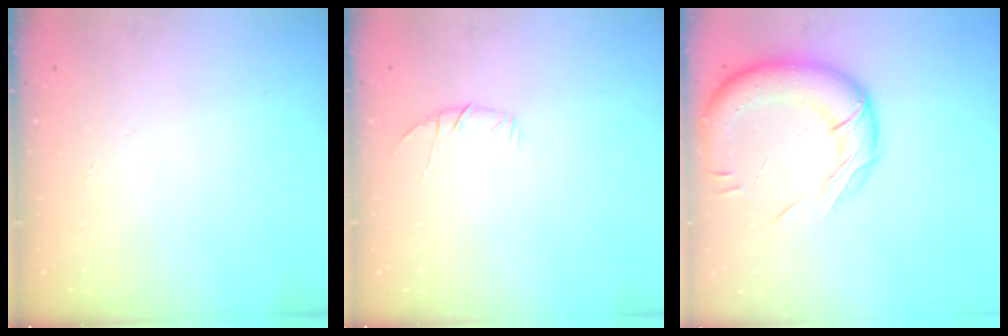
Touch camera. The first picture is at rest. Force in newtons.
{"total": 6.4, "press": 6.2, "slide": 1.6}
{"total": 16.4, "press": 16.2, "slide": 2.5}